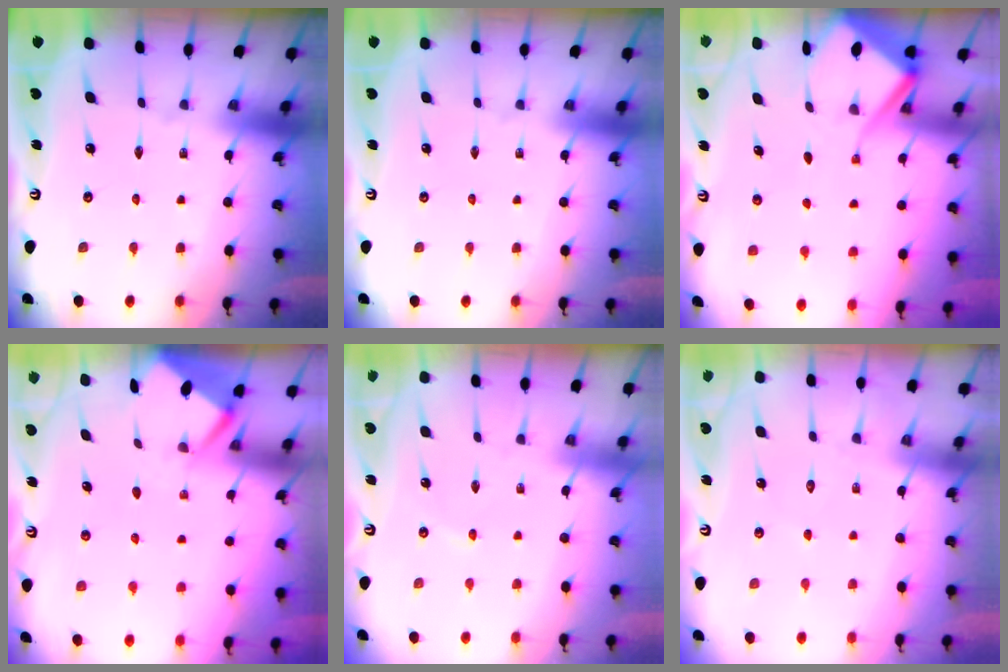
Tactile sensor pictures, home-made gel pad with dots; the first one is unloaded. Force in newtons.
{"total": 0.0}
{"total": 6.7, "press": 6.7, "slide": 0.7}
{"total": 2.6, "press": 2.6, "slide": 0.4}
{"total": 1.5, "press": 1.4, "slide": 0.4}
{"total": 5.4, "press": 5.3, "slide": 0.6}